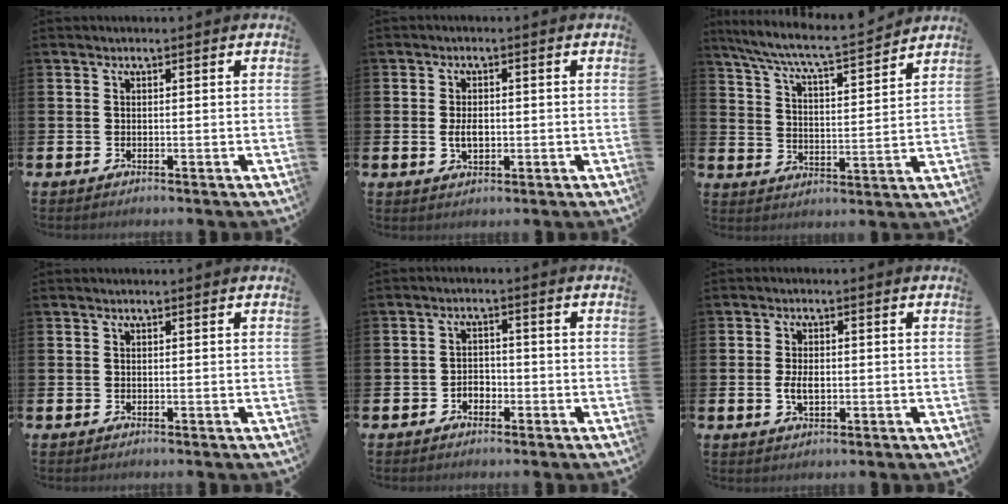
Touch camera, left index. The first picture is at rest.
{"total": 2.8, "force": [-0.1, 1.7, 2.2], "torque": [-0.027, -0.002, -0.007]}
{"total": 7.1, "force": [6.7, 0.2, 2.2], "torque": [-0.077, -0.053, 0.114]}
{"total": 0.0}
{"total": 2.0, "force": [-1.3, 1.4, 0.6], "torque": [-0.016, 0.005, -0.029]}
{"total": 3.0, "force": [-0.3, 1.7, 2.4], "torque": [-0.038, 0.001, -0.007]}